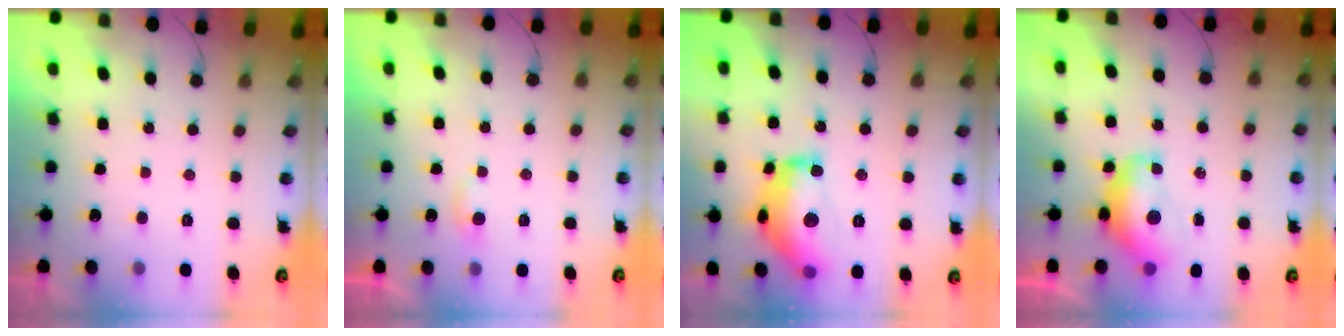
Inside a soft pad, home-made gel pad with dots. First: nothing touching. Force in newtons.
{"total": 2.8, "press": 2.8, "slide": 0.4}
{"total": 17.3, "press": 17.3, "slide": 0.9}
{"total": 11.4, "press": 11.4, "slide": 1.2}